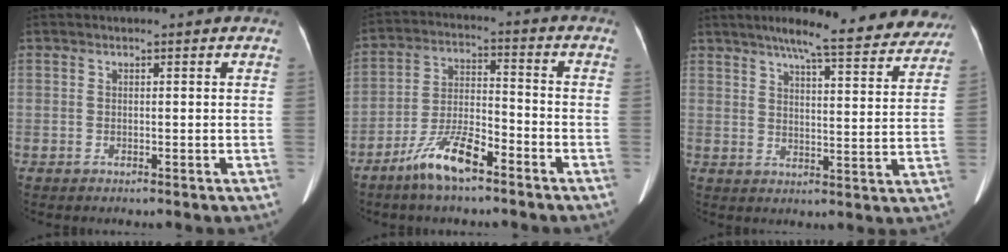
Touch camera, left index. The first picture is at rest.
{"total": 9.1, "force": [-6.3, 2.0, 6.3], "torque": [-0.131, -0.005, -0.120]}
{"total": 19.0, "force": [16.4, 2.7, 9.2], "torque": [-0.117, -0.002, 0.200]}